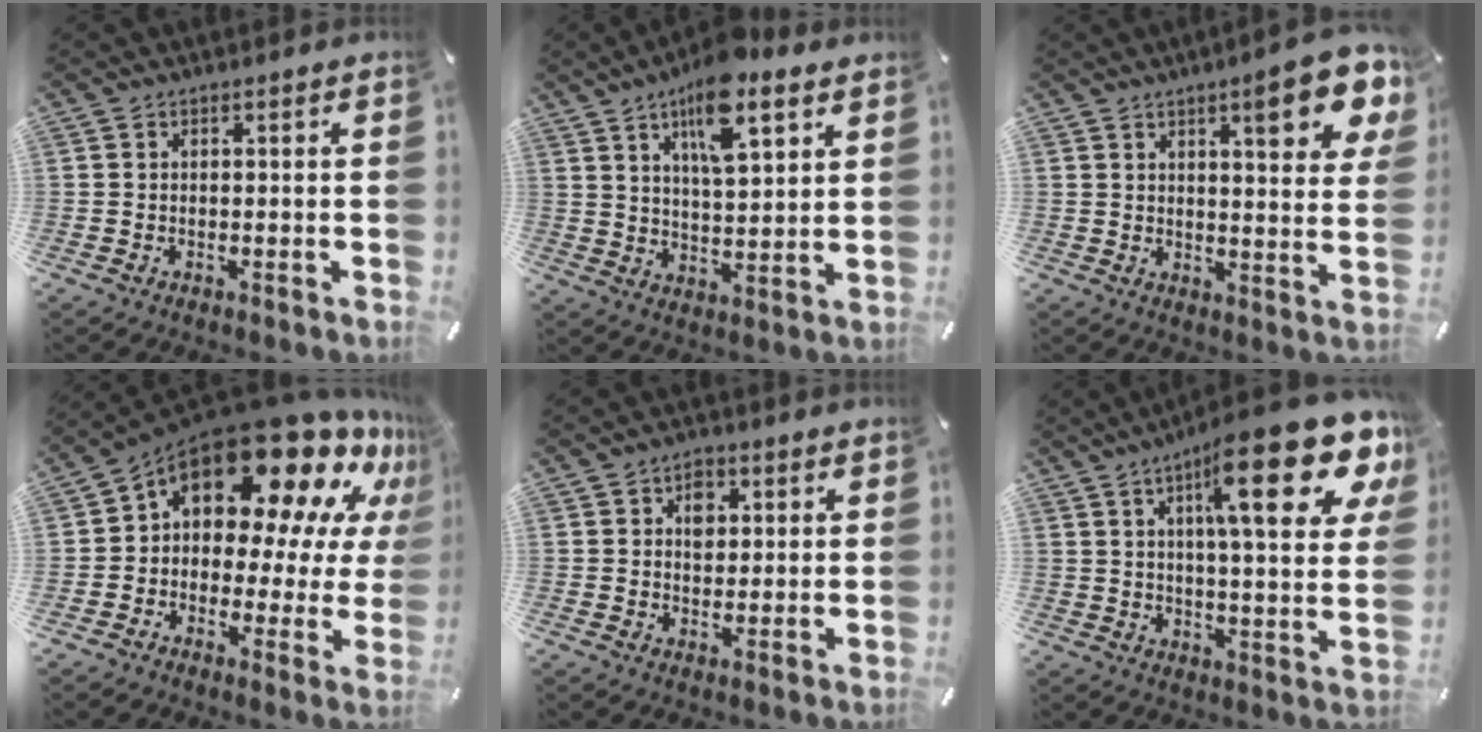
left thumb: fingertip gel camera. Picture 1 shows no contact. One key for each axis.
{"total": 13.5, "fx": 8.5, "fy": 4.7, "fz": 9.3, "tx": -0.149, "ty": -0.032, "tz": 0.144}
{"total": 13.2, "fx": 7.4, "fy": 3.9, "fz": 10.2, "tx": -0.133, "ty": -0.036, "tz": 0.116}
{"total": 20.1, "fx": 12.6, "fy": 10.4, "fz": 11.7, "tx": -0.182, "ty": -0.106, "tz": 0.213}
{"total": 4.5, "fx": 1.3, "fy": 3.6, "fz": 2.5, "tx": -0.023, "ty": -0.004, "tz": 0.015}
{"total": 23.0, "fx": 11.6, "fy": 7.3, "fz": 18.4, "tx": -0.265, "ty": -0.057, "tz": 0.174}